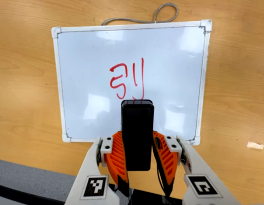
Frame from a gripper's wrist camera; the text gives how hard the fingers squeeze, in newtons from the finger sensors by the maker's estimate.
{"total": 4.9, "left": 3.6, "right": 6.3}